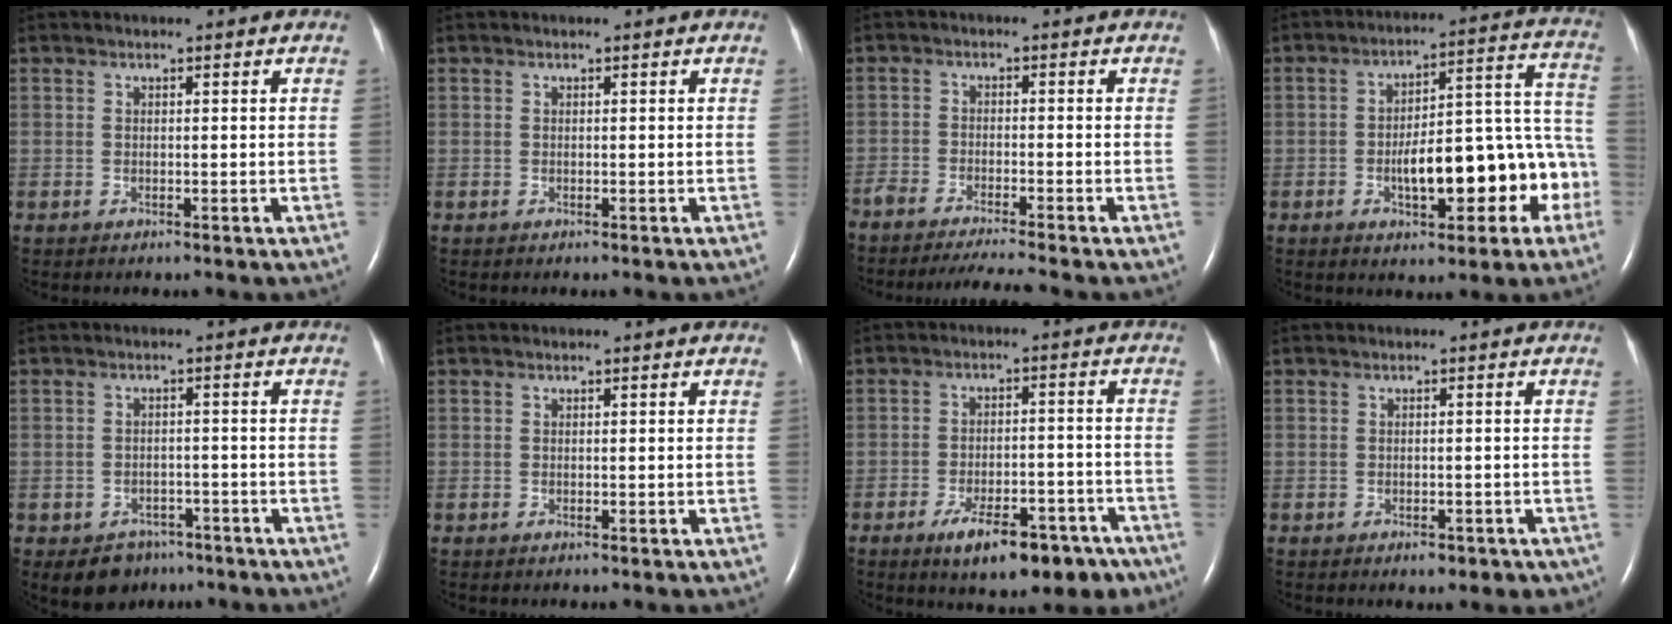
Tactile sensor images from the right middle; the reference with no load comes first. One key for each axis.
{"total": 0.0}
{"total": 8.6, "fx": -7.7, "fy": -0.7, "fz": 3.6, "tx": -0.045, "ty": -0.022, "tz": -0.126}
{"total": 14.9, "fx": -5.2, "fy": 4.8, "fz": 13.2, "tx": -0.175, "ty": 0.047, "tz": -0.065}
{"total": 4.8, "fx": -3.2, "fy": 3.4, "fz": 0.9, "tx": -0.013, "ty": 0.009, "tz": -0.041}
{"total": 0.0}
{"total": 12.4, "fx": -8.4, "fy": 4.8, "fz": 7.7, "tx": -0.101, "ty": 0.010, "tz": -0.120}
{"total": 2.9, "fx": -1.9, "fy": 1.5, "fz": 1.6, "tx": -0.018, "ty": -0.001, "tz": -0.015}